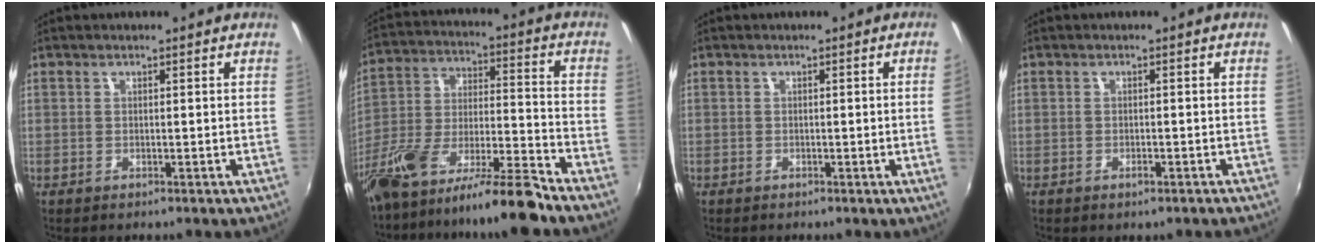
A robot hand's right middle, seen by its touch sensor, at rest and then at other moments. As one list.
[{"total": 16.8, "force": [-12.8, 1.6, 10.7], "torque": [-0.205, -0.026, -0.231]}, {"total": 1.5, "force": [-0.1, -0.9, 1.2], "torque": [-0.010, -0.010, 0.001]}, {"total": 1.5, "force": [-1.0, 0.8, 0.8], "torque": [-0.014, -0.003, -0.013]}]